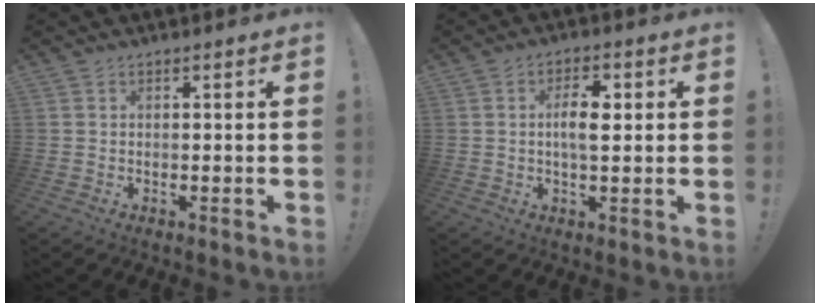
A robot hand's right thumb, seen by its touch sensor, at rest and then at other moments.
{"total": 6.6, "force": [0.6, 3.1, 5.8], "torque": [-0.100, 0.003, 0.003]}